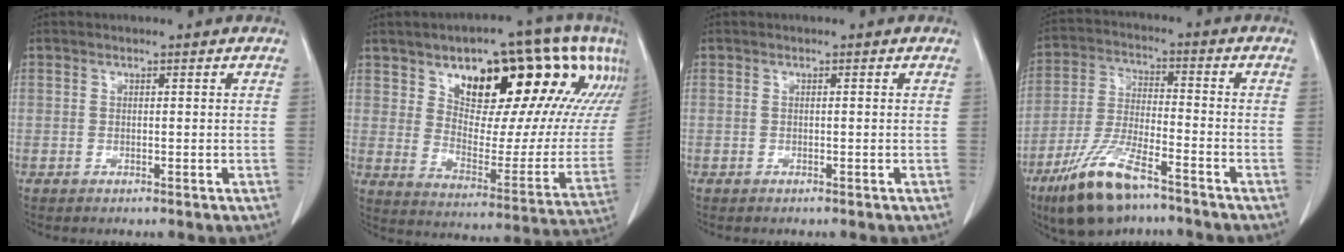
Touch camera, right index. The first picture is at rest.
{"total": 27.9, "force": [15.1, 9.6, 21.4], "torque": [-0.260, 0.026, 0.215]}
{"total": 0.0}
{"total": 12.6, "force": [-8.5, 3.1, 8.8], "torque": [-0.184, -0.023, -0.157]}